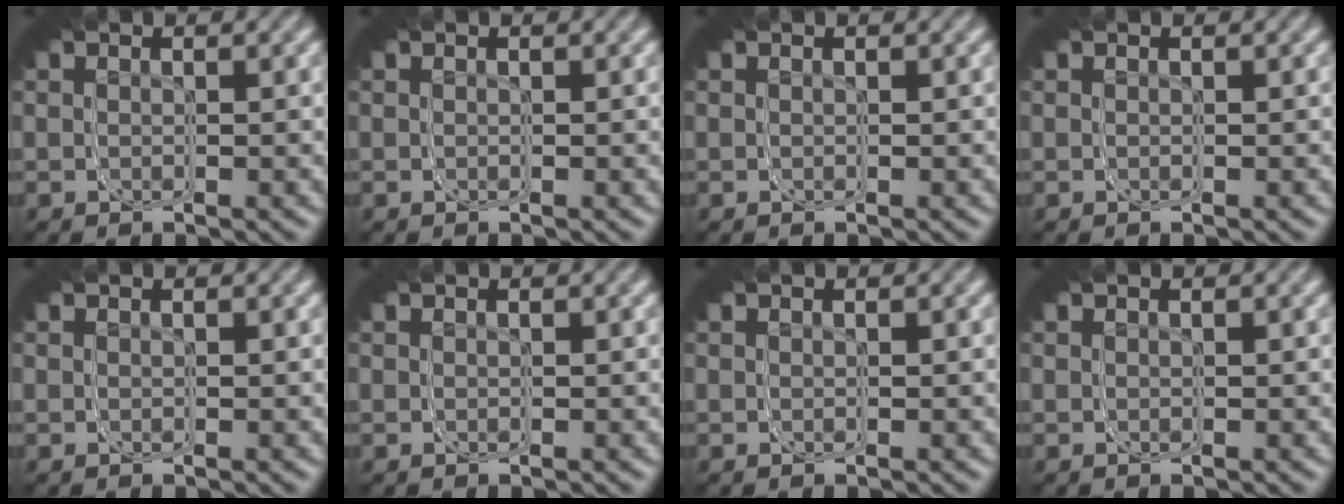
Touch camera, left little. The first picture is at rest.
{"total": 0.0}
{"total": 0.0}
{"total": 0.0}
{"total": 0.0}
{"total": 0.0}
{"total": 0.0}
{"total": 0.0}